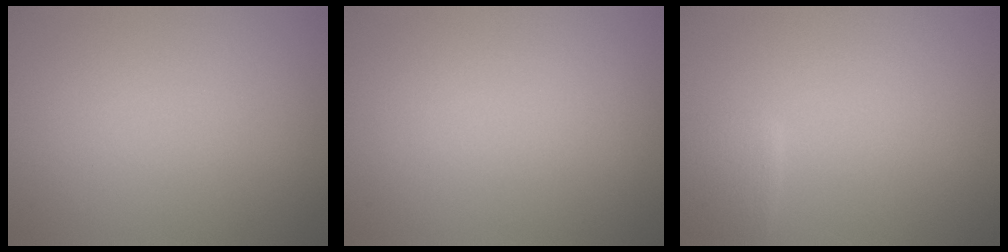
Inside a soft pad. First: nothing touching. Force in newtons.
{"total": 0.0}
{"total": 1.8, "press": 1.8, "slide": 0.1}